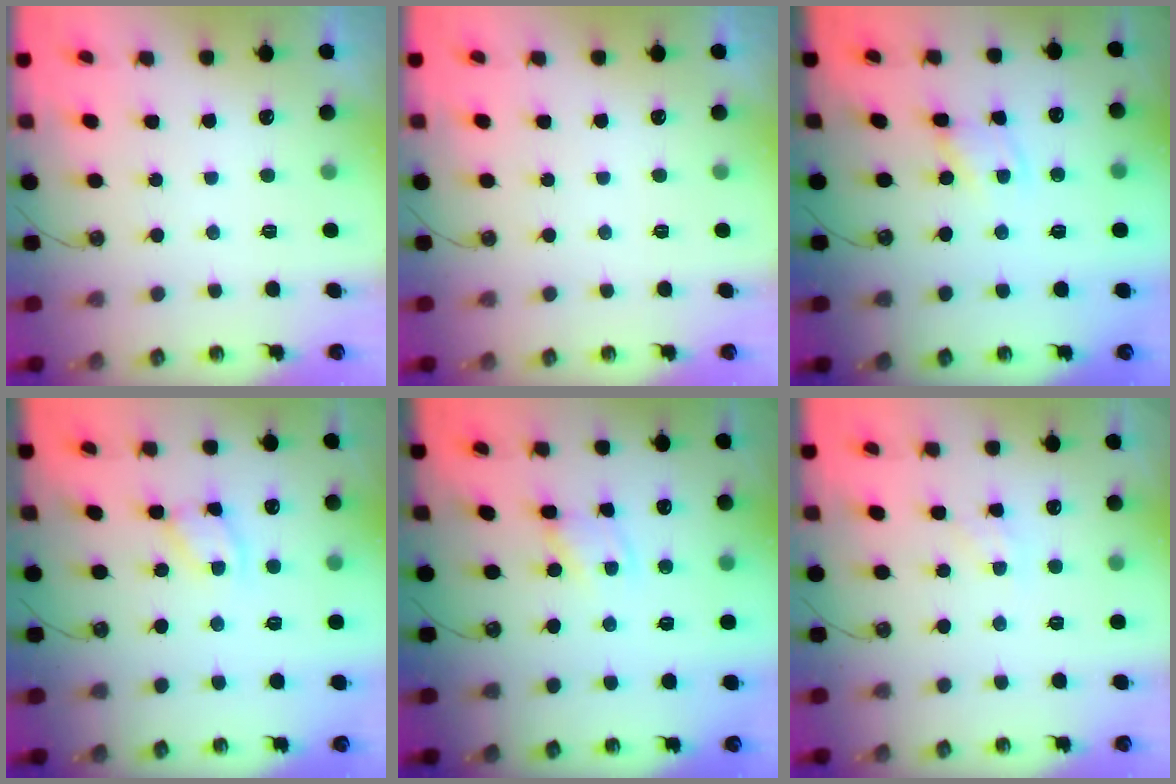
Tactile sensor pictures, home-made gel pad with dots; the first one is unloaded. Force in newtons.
{"total": 0.0}
{"total": 1.4, "press": 1.4, "slide": 0.1}
{"total": 4.8, "press": 4.8, "slide": 0.3}
{"total": 1.4, "press": 1.4, "slide": 0.1}
{"total": 2.8, "press": 2.8, "slide": 0.5}